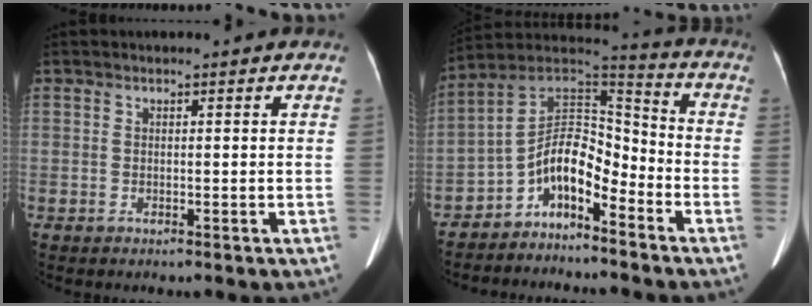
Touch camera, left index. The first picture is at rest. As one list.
[{"total": 9.8, "force": [-5.9, 4.0, 6.7], "torque": [-0.123, 0.044, -0.108]}]